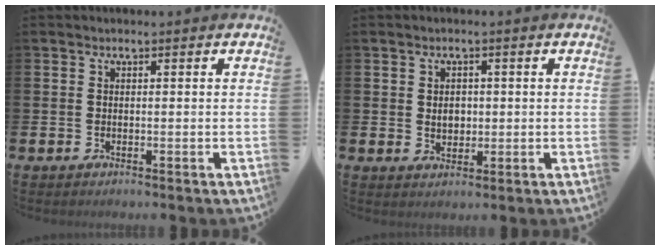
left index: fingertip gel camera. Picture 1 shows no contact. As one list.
[{"total": 2.3, "force": [0.4, 1.8, 1.4], "torque": [-0.012, 0.001, 0.002]}]